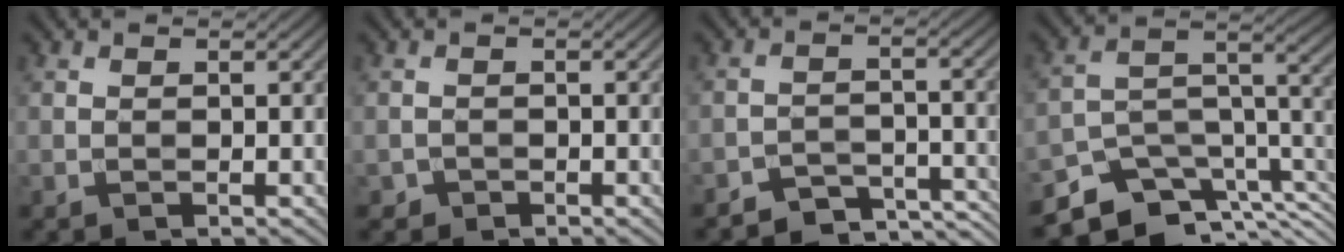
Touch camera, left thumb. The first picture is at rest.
{"total": 1.1, "force": [-0.8, 0.8, 0.1], "torque": [0.003, -0.001, -0.016]}
{"total": 5.4, "force": [-4.7, 1.9, 1.9], "torque": [-0.025, -0.005, -0.080]}
{"total": 11.6, "force": [-9.0, 4.8, 5.5], "torque": [-0.120, -0.018, -0.138]}